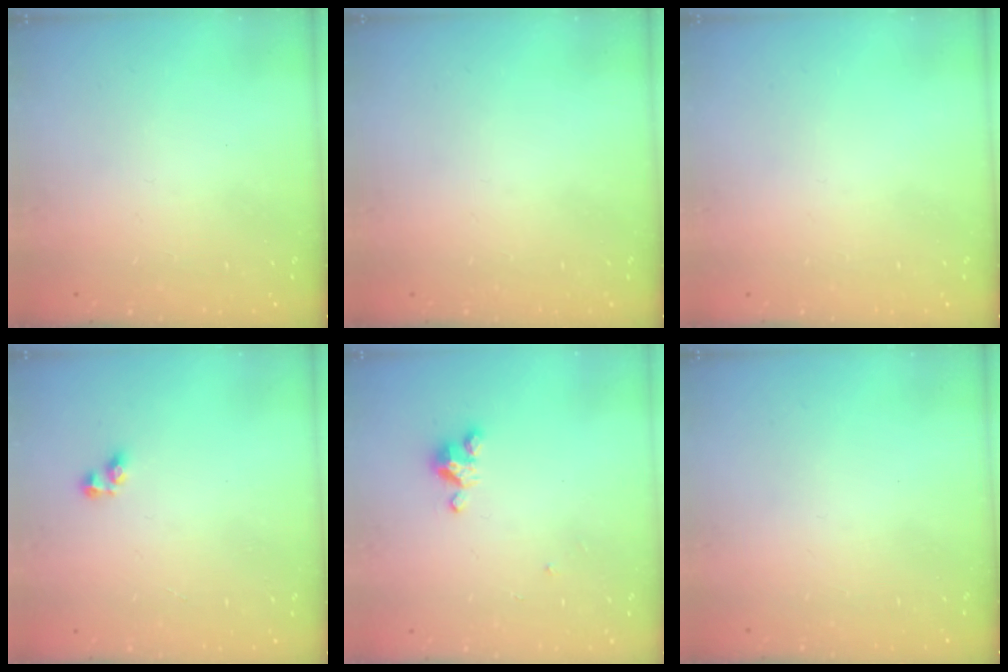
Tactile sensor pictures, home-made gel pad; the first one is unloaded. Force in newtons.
{"total": 0.0}
{"total": 0.0}
{"total": 2.5, "press": 2.5, "slide": 0.1}
{"total": 2.9, "press": 2.9, "slide": 0.3}
{"total": 0.0}